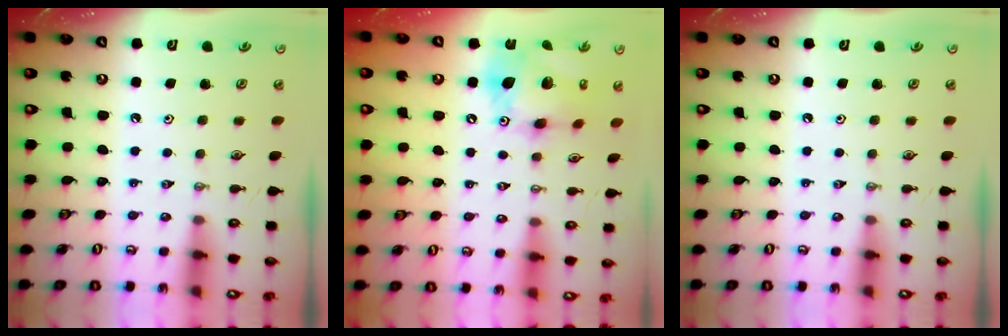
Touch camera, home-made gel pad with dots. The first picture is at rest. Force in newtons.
{"total": 16.5, "press": 16.5, "slide": 1.6}
{"total": 0.0}